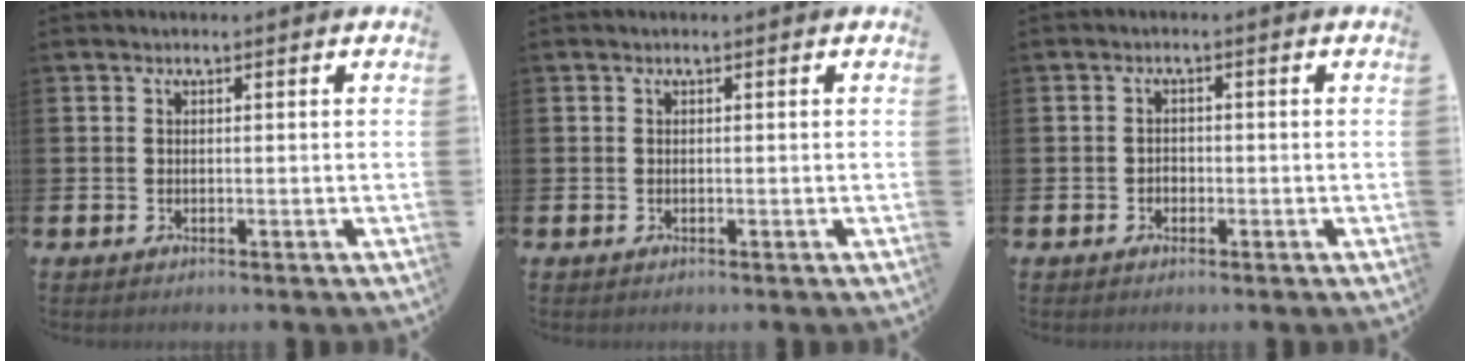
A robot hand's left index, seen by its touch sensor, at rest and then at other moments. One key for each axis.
{"total": 0.0}
{"total": 1.2, "fx": -0.6, "fy": 1.0, "fz": 0.3, "tx": -0.006, "ty": 0.003, "tz": -0.014}